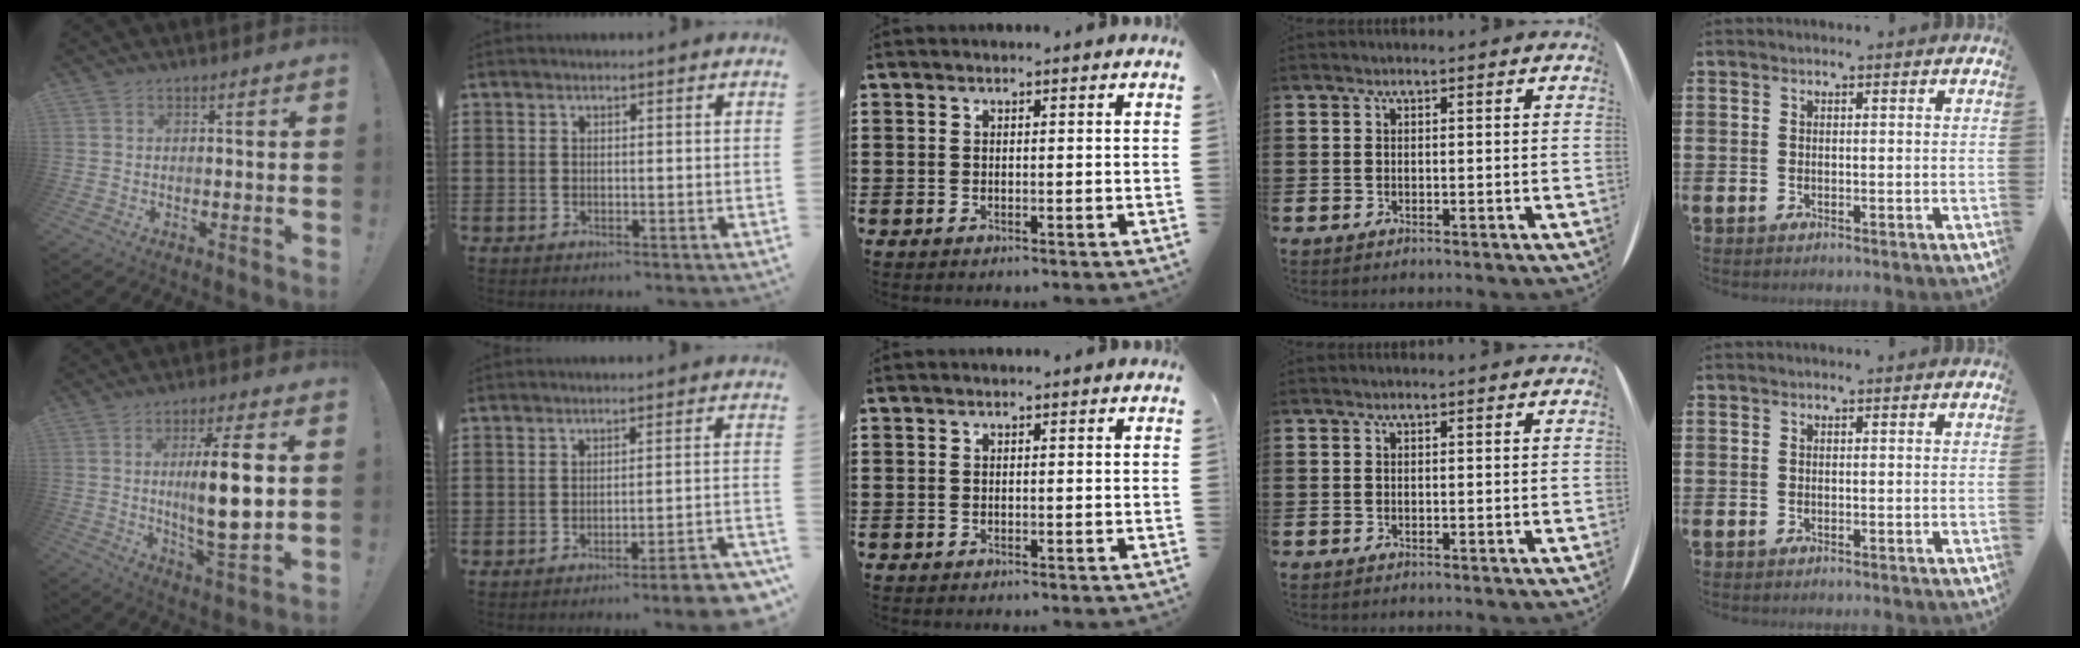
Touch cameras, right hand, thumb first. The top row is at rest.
{"thumb": {"total": 14.2, "force": [1.4, 3.0, 13.8], "torque": [-0.243, -0.012, 0.011]}, "index": {"total": 3.9, "force": [-3.3, -0.1, 2.2], "torque": [-0.037, -0.010, -0.062]}}